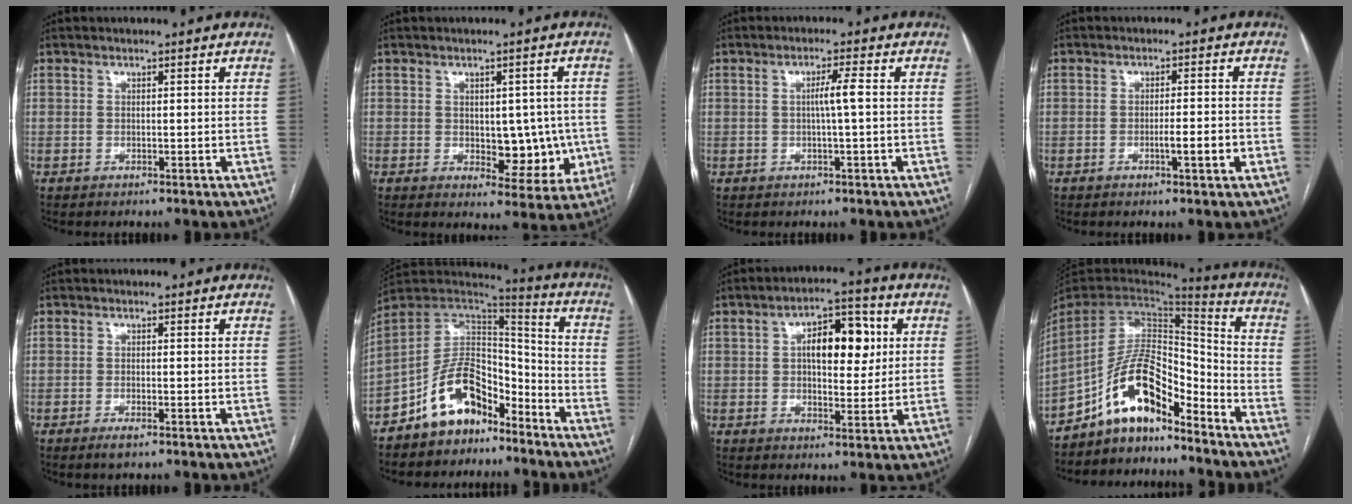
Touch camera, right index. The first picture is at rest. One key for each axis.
{"total": 7.7, "fx": -0.6, "fy": 4.4, "fz": 6.3, "tx": -0.060, "ty": 0.006, "tz": 0.004}
{"total": 2.9, "fx": 0.0, "fy": -0.3, "fz": 2.9, "tx": -0.050, "ty": 0.002, "tz": 0.000}
{"total": 3.5, "fx": -1.3, "fy": 0.1, "fz": 3.2, "tx": -0.050, "ty": -0.001, "tz": -0.020}
{"total": 1.8, "fx": -1.1, "fy": 0.3, "fz": 1.3, "tx": -0.024, "ty": -0.002, "tz": -0.018}
{"total": 12.2, "fx": -8.2, "fy": 6.5, "fz": 6.3, "tx": -0.113, "ty": 0.039, "tz": -0.151}
{"total": 9.7, "fx": 2.2, "fy": 4.4, "fz": 8.3, "tx": -0.123, "ty": 0.022, "tz": 0.032}
{"total": 12.5, "fx": -9.2, "fy": 4.5, "fz": 7.2, "tx": -0.133, "ty": 0.036, "tz": -0.169}